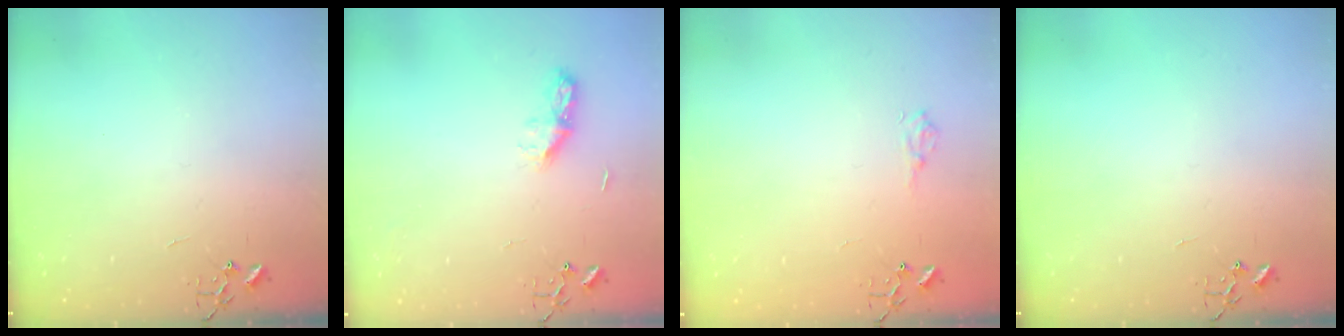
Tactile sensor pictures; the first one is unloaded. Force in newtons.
{"total": 7.2, "press": 7.1, "slide": 0.6}
{"total": 7.0, "press": 6.9, "slide": 0.6}
{"total": 0.0}